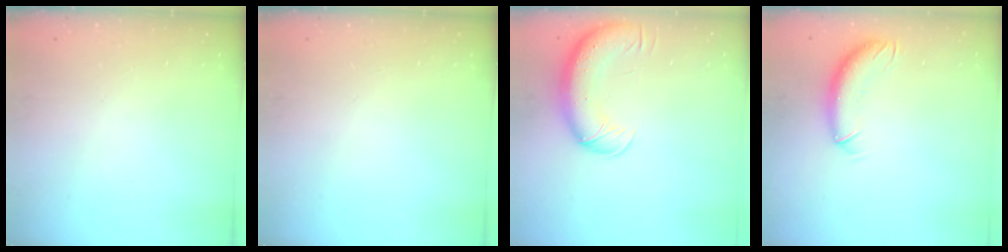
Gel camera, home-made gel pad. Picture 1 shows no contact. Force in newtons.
{"total": 0.0}
{"total": 13.7, "press": 13.3, "slide": 3.1}
{"total": 9.2, "press": 9.0, "slide": 1.9}